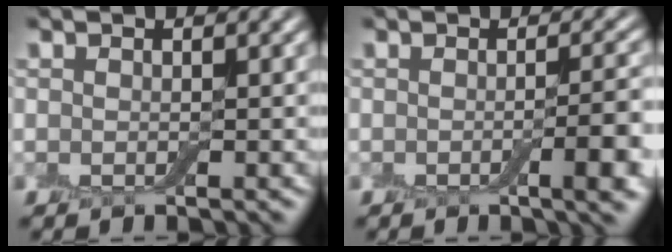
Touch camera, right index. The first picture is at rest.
{"total": 4.4, "force": [-1.1, 1.1, 4.2], "torque": [-0.052, 0.001, -0.017]}